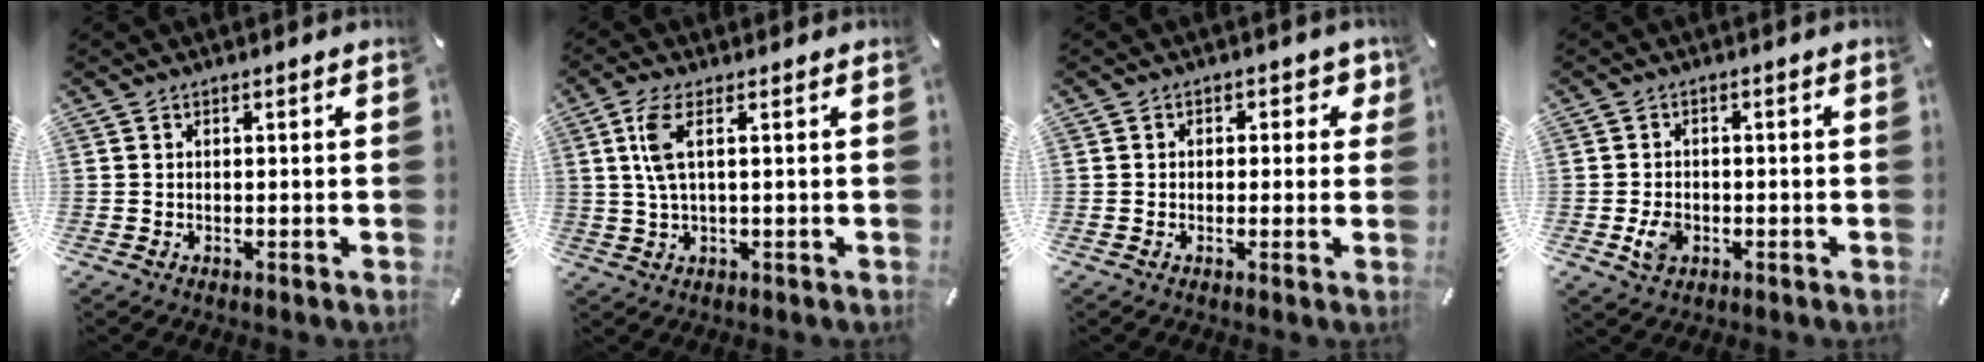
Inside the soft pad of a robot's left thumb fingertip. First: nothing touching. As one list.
[{"total": 6.1, "force": [1.4, 1.9, 5.6], "torque": [-0.120, 0.002, 0.023]}, {"total": 3.2, "force": [0.2, 2.6, 1.9], "torque": [-0.007, -0.001, -0.006]}, {"total": 4.4, "force": [-1.2, 3.5, 2.5], "torque": [-0.054, -0.004, -0.025]}]